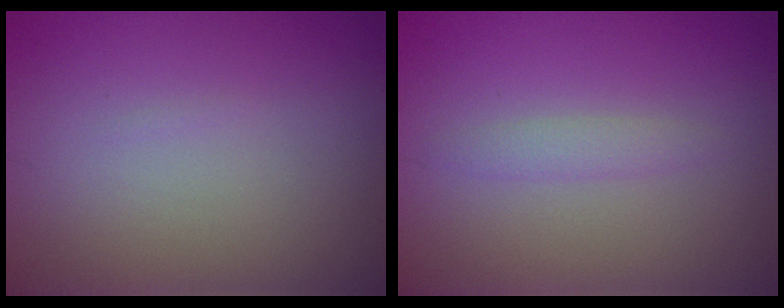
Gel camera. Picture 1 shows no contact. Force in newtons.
{"total": 1.2, "press": 1.2, "slide": 0.0}